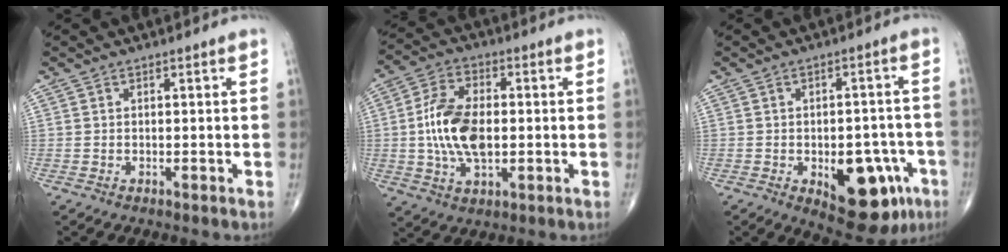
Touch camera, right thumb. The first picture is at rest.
{"total": 12.7, "force": [-0.4, 7.0, 10.6], "torque": [-0.203, 0.006, -0.007]}
{"total": 14.7, "force": [-5.7, 7.6, 11.3], "torque": [-0.111, 0.024, -0.063]}